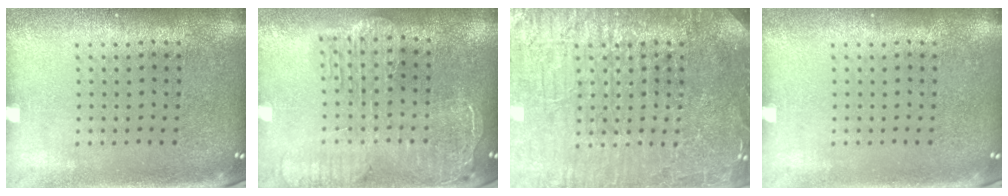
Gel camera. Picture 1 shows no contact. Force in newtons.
{"total": 2.5, "press": 2.1, "slide": 1.3}
{"total": 7.1, "press": 7.1, "slide": 0.9}
{"total": 0.0}